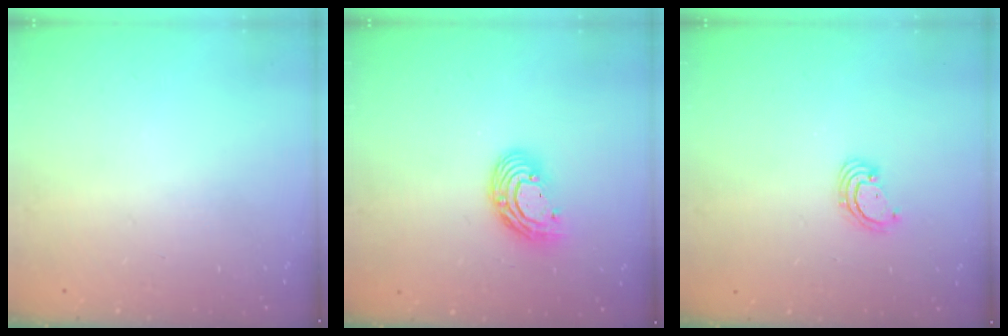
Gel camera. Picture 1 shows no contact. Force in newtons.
{"total": 10.8, "press": 10.8, "slide": 0.9}
{"total": 3.4, "press": 3.4, "slide": 0.3}